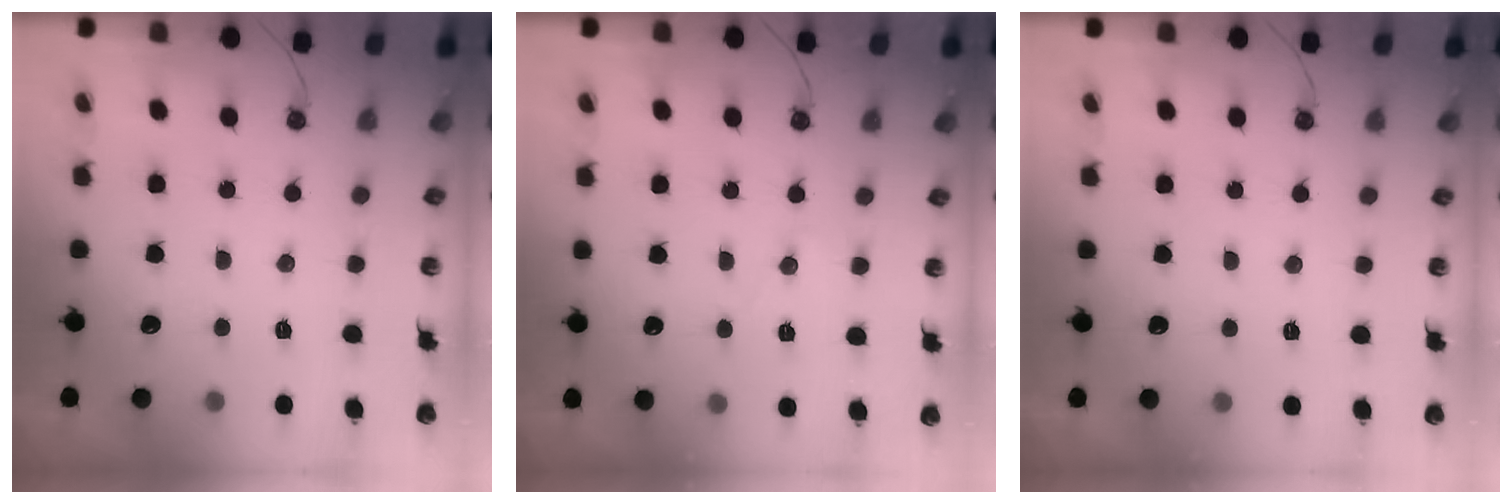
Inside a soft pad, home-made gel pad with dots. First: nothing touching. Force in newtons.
{"total": 5.5, "press": 5.5, "slide": 0.8}
{"total": 3.5, "press": 3.5, "slide": 0.6}